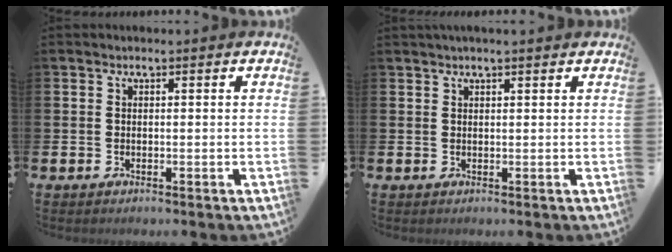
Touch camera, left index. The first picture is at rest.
{"total": 1.2, "force": [1.1, -0.1, 0.5], "torque": [-0.004, -0.002, 0.018]}